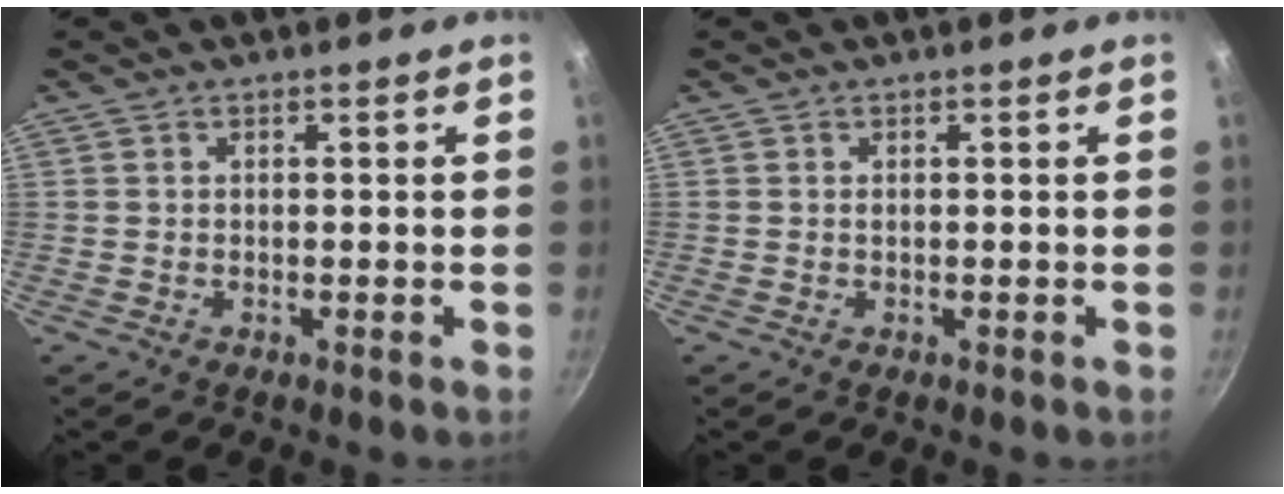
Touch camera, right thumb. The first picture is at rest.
{"total": 0.0}